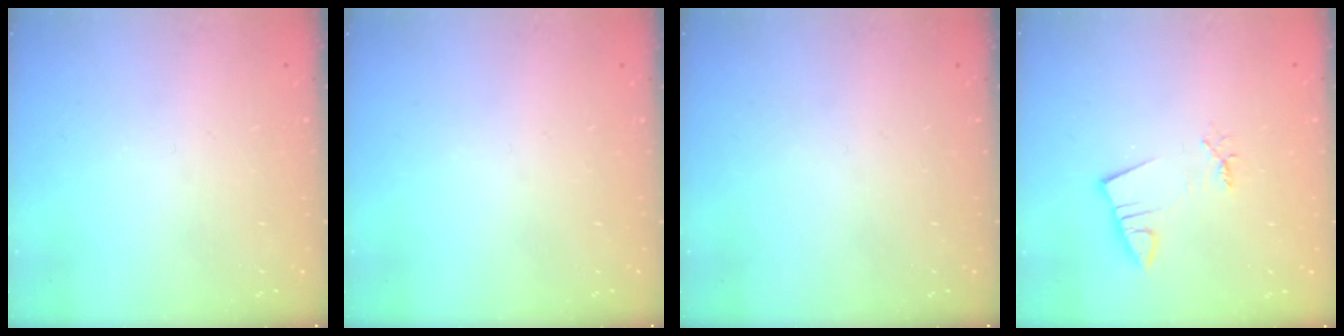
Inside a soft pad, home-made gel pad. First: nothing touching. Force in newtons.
{"total": 0.0}
{"total": 0.0}
{"total": 2.4, "press": 2.4, "slide": 0.3}